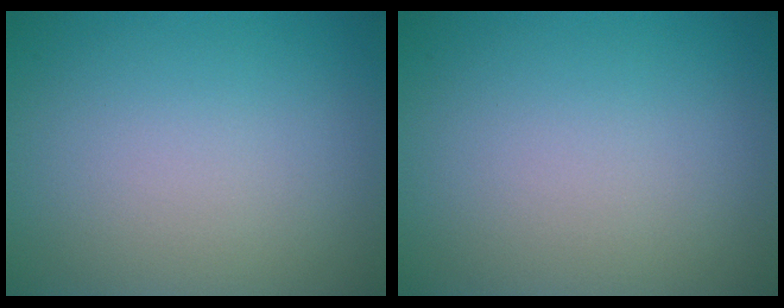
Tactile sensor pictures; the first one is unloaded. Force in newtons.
{"total": 0.0}